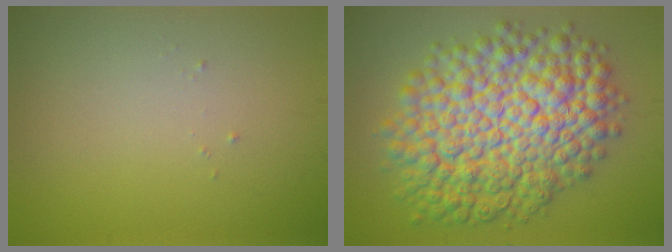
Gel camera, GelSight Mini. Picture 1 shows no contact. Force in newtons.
{"total": 12.5, "press": 12.5, "slide": 0.3}